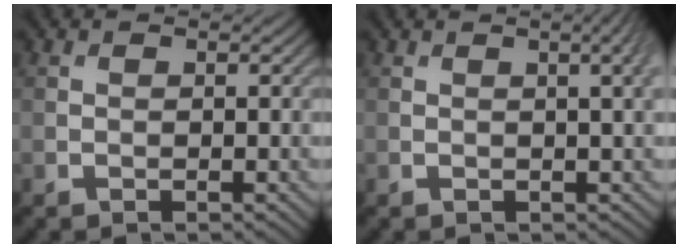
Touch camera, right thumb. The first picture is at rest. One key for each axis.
{"total": 3.1, "fx": 0.8, "fy": 0.7, "fz": 2.9, "tx": -0.033, "ty": 0.011, "tz": 0.004}